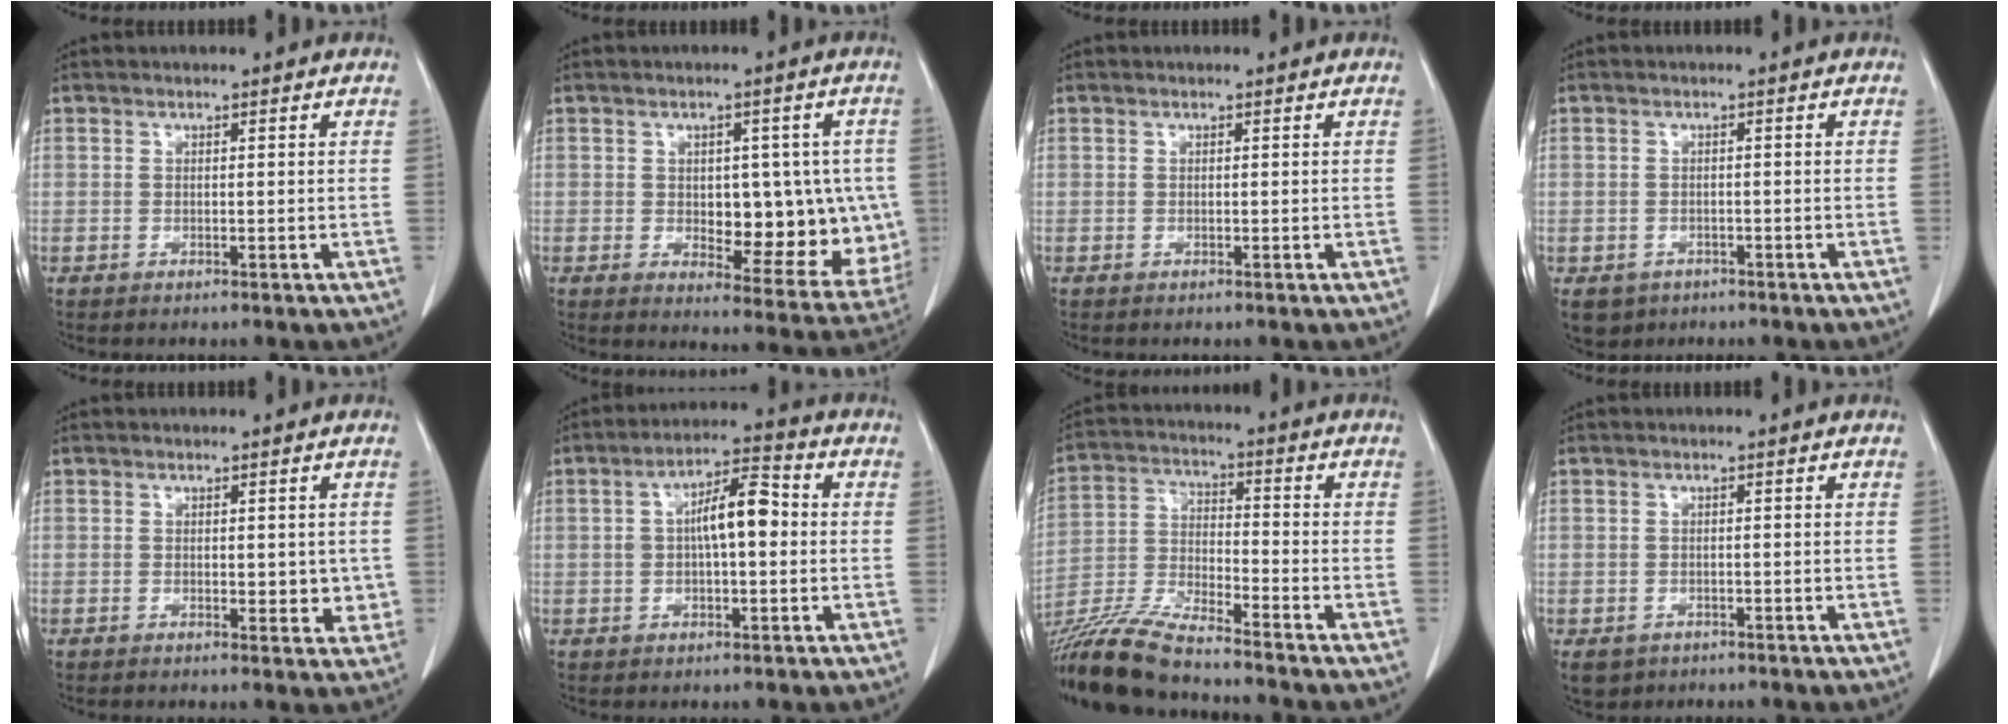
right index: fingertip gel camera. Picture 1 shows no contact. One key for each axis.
{"total": 13.5, "fx": -0.4, "fy": 6.6, "fz": 11.8, "tx": -0.134, "ty": 0.009, "tz": 0.016}
{"total": 0.0}
{"total": 4.2, "fx": -2.5, "fy": 3.3, "fz": 0.8, "tx": -0.009, "ty": 0.003, "tz": -0.036}
{"total": 3.9, "fx": 0.0, "fy": 2.2, "fz": 3.2, "tx": -0.022, "ty": -0.004, "tz": 0.004}
{"total": 8.0, "fx": 0.6, "fy": 2.7, "fz": 7.5, "tx": -0.128, "ty": 0.028, "tz": 0.007}
{"total": 12.4, "fx": -11.2, "fy": 0.6, "fz": 5.1, "tx": -0.102, "ty": -0.011, "tz": -0.214}
{"total": 3.9, "fx": -2.3, "fy": 3.0, "fz": 0.9, "tx": -0.012, "ty": 0.000, "tz": -0.031}